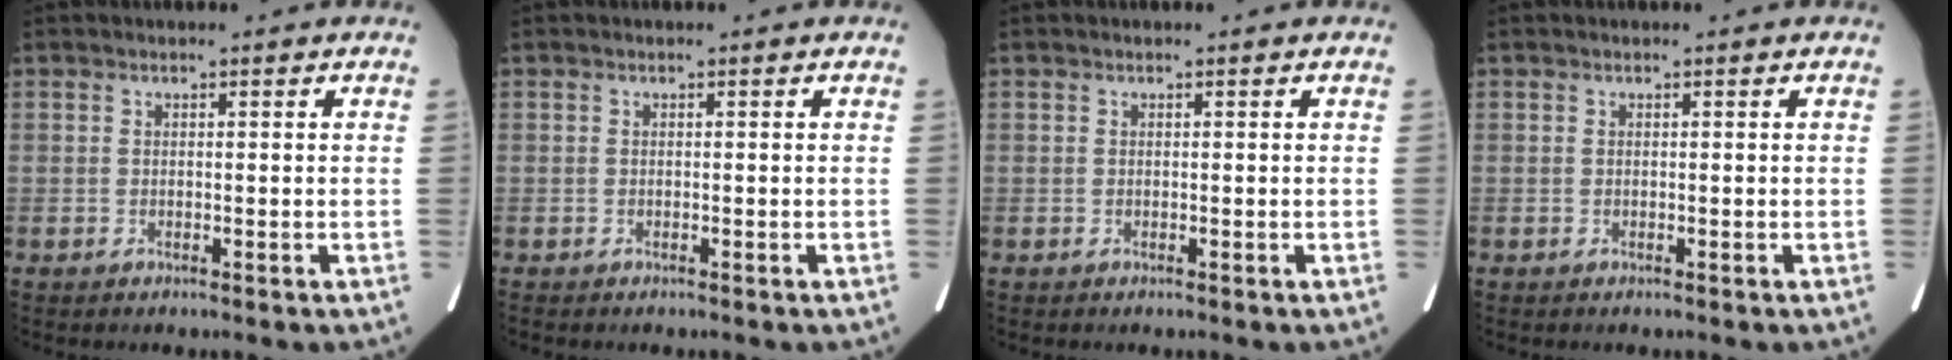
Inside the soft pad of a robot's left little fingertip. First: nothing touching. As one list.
[{"total": 0.0}, {"total": 0.0}, {"total": 0.0}]